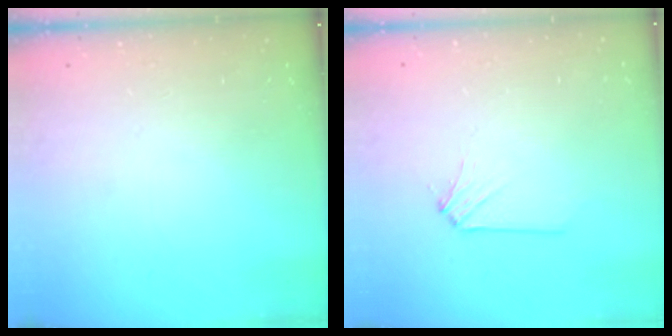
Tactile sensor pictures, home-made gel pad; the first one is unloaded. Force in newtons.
{"total": 2.1, "press": 2.1, "slide": 0.4}